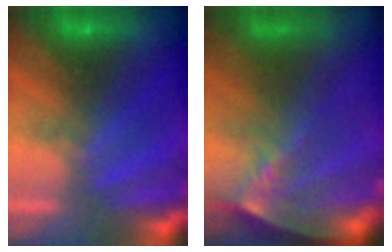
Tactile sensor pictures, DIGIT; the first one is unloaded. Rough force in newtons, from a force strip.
{"total": 7.5}